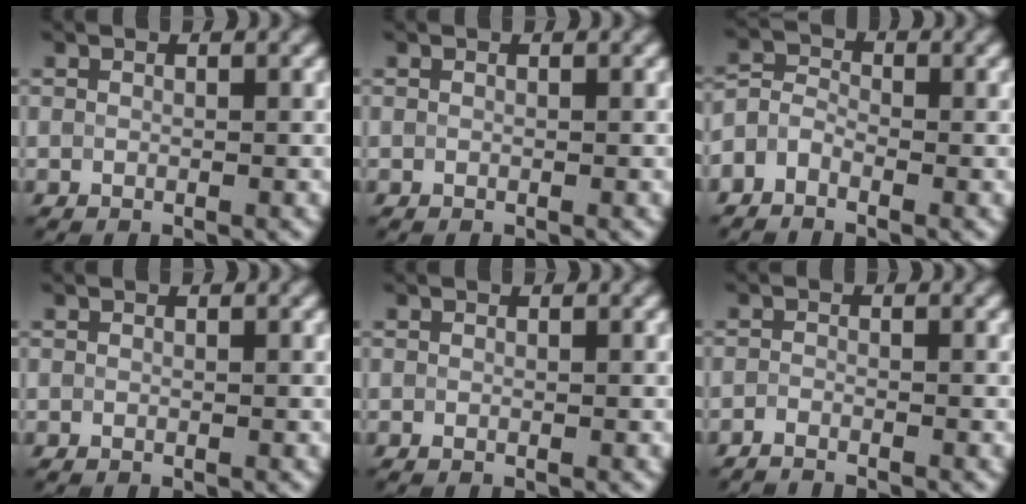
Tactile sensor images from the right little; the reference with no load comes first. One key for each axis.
{"total": 0.0}
{"total": 2.5, "fx": -1.4, "fy": 1.5, "fz": 1.4, "tx": -0.029, "ty": 0.007, "tz": -0.041}
{"total": 0.0}
{"total": 0.0}
{"total": 1.3, "fx": -1.2, "fy": 0.1, "fz": 0.3, "tx": -0.004, "ty": -0.004, "tz": -0.027}